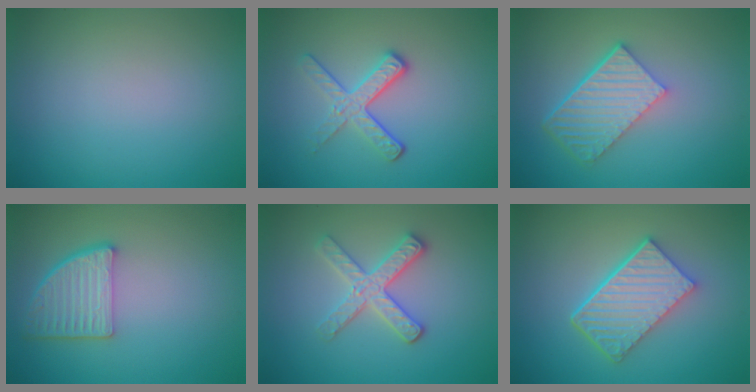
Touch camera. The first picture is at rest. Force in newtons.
{"total": 3.2, "press": 2.4, "slide": 2.1}
{"total": 5.8, "press": 4.1, "slide": 4.1}
{"total": 4.6, "press": 3.9, "slide": 2.4}
{"total": 3.1, "press": 2.9, "slide": 1.2}
{"total": 6.0, "press": 4.4, "slide": 4.0}